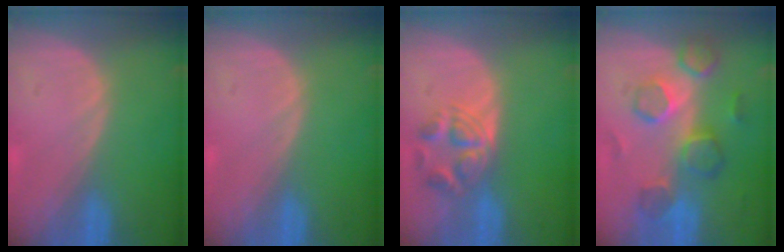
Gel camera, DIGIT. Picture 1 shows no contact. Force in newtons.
{"total": 0.0}
{"total": 5.7, "press": 5.1, "slide": 2.4}
{"total": 8.4, "press": 8.2, "slide": 1.9}